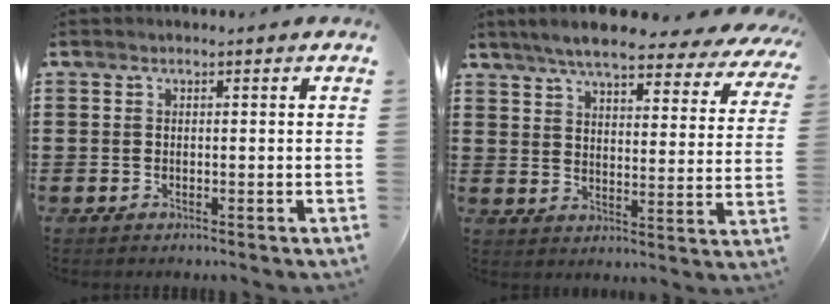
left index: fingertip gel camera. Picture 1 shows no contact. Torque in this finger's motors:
{"motor_torque": [2.14, 0.00, 1.05, 0.21]}